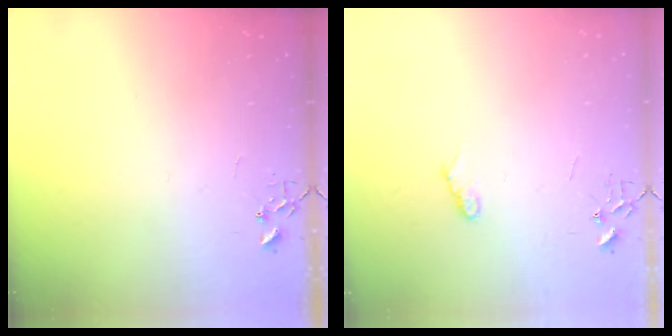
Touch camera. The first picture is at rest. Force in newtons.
{"total": 7.2, "press": 7.1, "slide": 0.7}